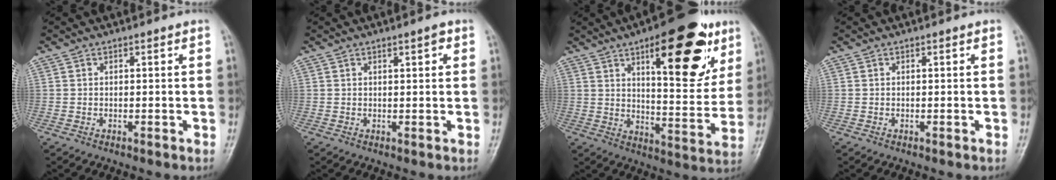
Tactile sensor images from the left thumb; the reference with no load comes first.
{"total": 1.9, "force": [0.9, 0.6, 1.6], "torque": [-0.019, -0.001, 0.011]}
{"total": 22.4, "force": [10.6, 8.5, 17.8], "torque": [-0.203, -0.039, 0.152]}
{"total": 0.0}